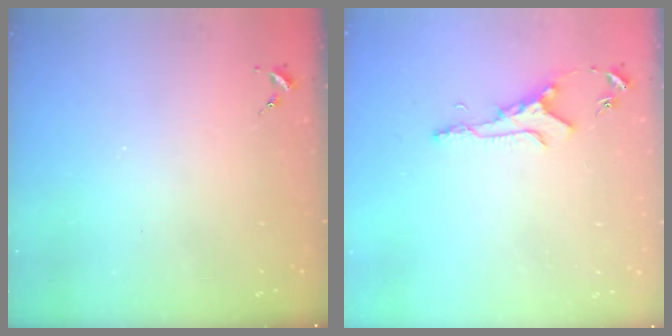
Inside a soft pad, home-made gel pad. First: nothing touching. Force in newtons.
{"total": 5.8, "press": 5.7, "slide": 0.7}